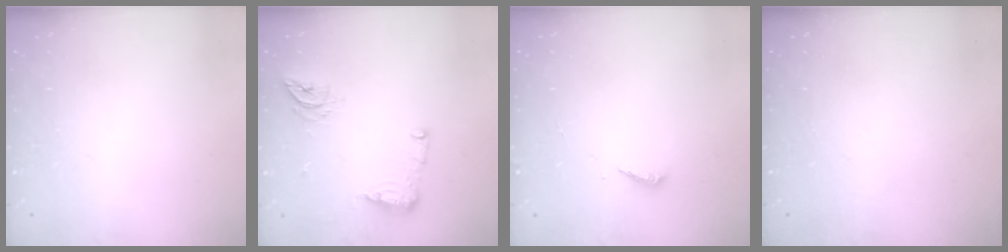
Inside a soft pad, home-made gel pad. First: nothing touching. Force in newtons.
{"total": 10.0, "press": 10.0, "slide": 0.8}
{"total": 2.0, "press": 2.0, "slide": 0.2}
{"total": 0.0}